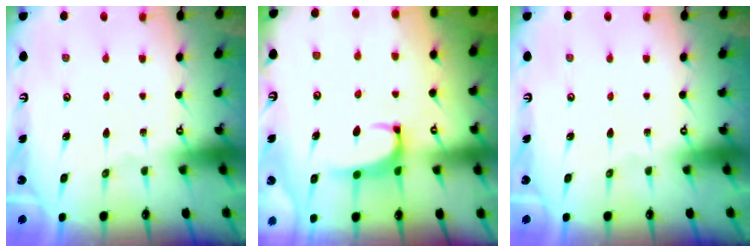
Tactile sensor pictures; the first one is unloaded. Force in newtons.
{"total": 0.7, "press": 0.2, "slide": 0.7}
{"total": 0.0}